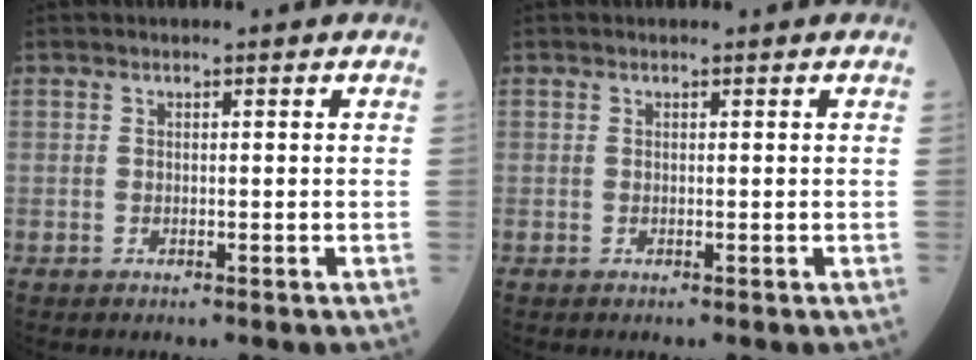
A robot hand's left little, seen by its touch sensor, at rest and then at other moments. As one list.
[{"total": 0.0}]